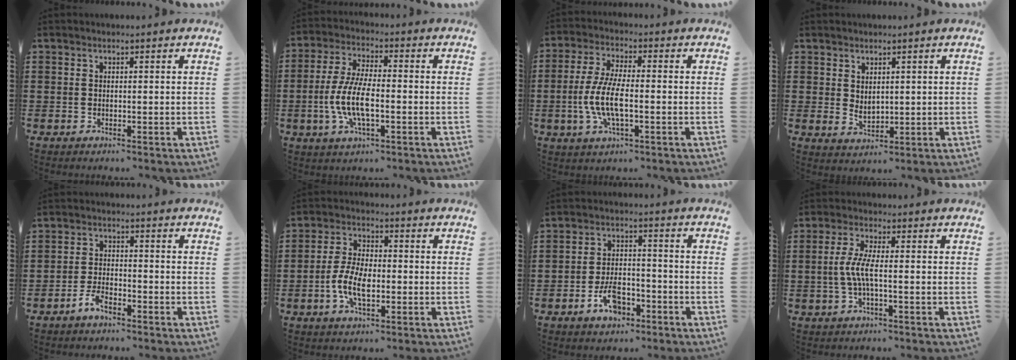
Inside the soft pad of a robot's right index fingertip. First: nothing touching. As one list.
[{"total": 8.7, "force": [-2.2, 3.0, 7.8], "torque": [-0.180, -0.014, -0.047]}, {"total": 7.8, "force": [-2.0, 2.5, 7.2], "torque": [-0.163, -0.012, -0.042]}, {"total": 2.2, "force": [1.3, 1.3, 1.2], "torque": [-0.026, 0.002, 0.025]}, {"total": 3.5, "force": [-2.7, 1.1, 2.0], "torque": [-0.049, 0.002, -0.055]}, {"total": 7.1, "force": [-2.0, 3.4, 5.9], "torque": [-0.137, -0.002, -0.042]}, {"total": 6.1, "force": [-3.5, 3.0, 4.0], "torque": [-0.085, 0.006, -0.067]}, {"total": 4.6, "force": [-0.8, 0.7, 4.5], "torque": [-0.110, -0.009, -0.027]}]